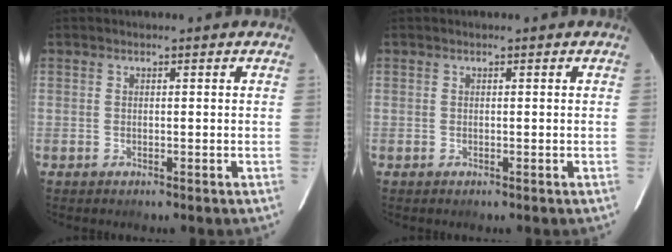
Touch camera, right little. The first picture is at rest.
{"total": 0.0}